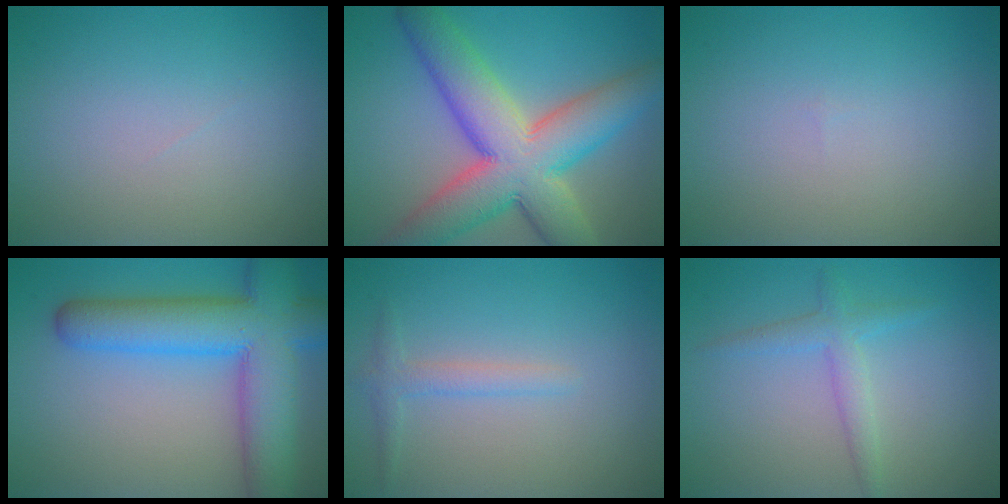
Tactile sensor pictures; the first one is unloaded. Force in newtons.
{"total": 11.7, "press": 11.7, "slide": 0.4}
{"total": 0.0}
{"total": 10.7, "press": 10.7, "slide": 0.5}
{"total": 1.6, "press": 1.6, "slide": 0.1}
{"total": 2.2, "press": 2.2, "slide": 0.1}